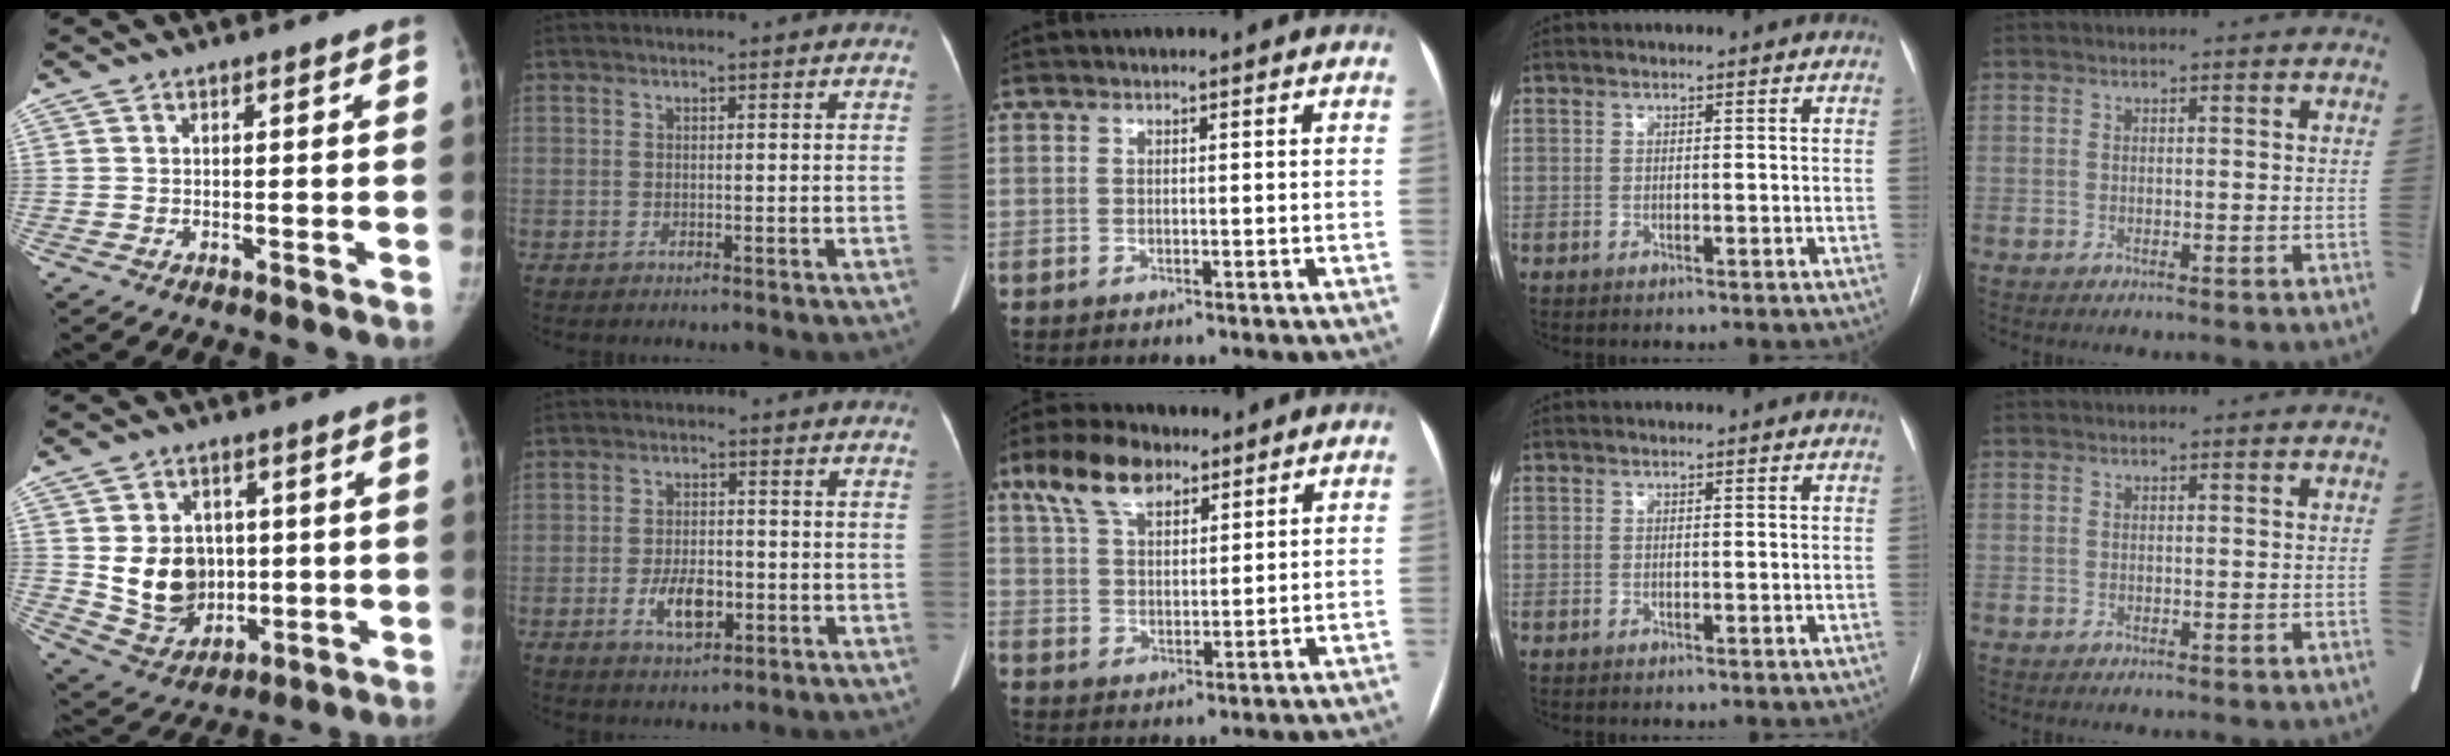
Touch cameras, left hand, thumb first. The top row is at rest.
{"thumb": {"total": 12.6, "force": [0.7, 10.4, 7.0], "torque": [-0.069, -0.011, 0.032]}, "index": {"total": 5.6, "force": [-1.9, 2.6, 4.6], "torque": [-0.091, -0.002, -0.026]}, "middle": {"total": 9.2, "force": [6.1, 4.1, 5.5], "torque": [-0.112, 0.024, 0.117]}}